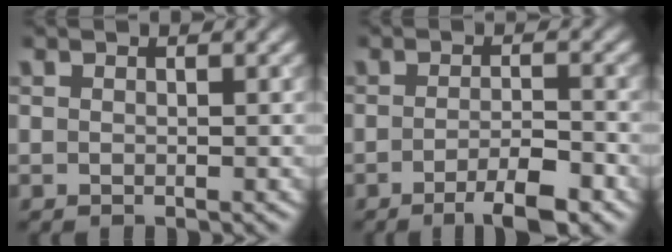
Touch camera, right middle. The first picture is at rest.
{"total": 4.2, "force": [-2.4, 0.9, 3.3], "torque": [-0.055, -0.002, -0.040]}